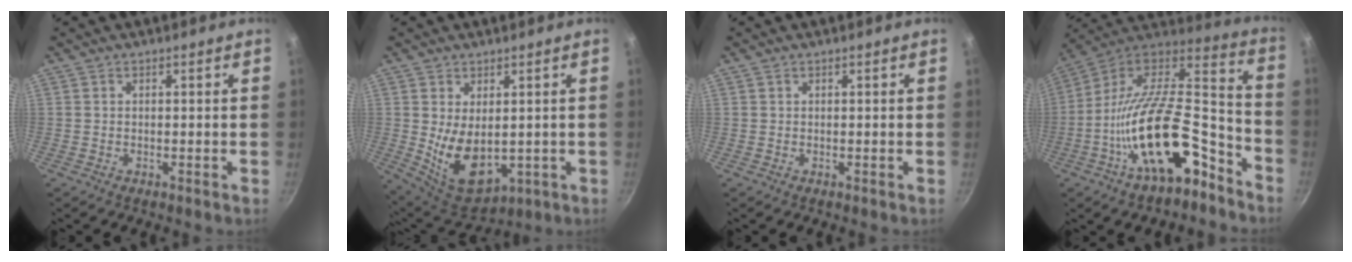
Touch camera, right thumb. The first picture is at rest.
{"total": 11.1, "force": [0.0, 6.7, 8.8], "torque": [-0.128, -0.026, 0.027]}
{"total": 0.0}
{"total": 25.4, "force": [-12.3, 10.8, 19.4], "torque": [-0.289, 0.088, -0.219]}